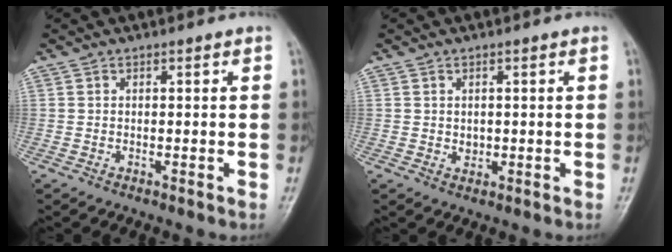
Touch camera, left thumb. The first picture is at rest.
{"total": 1.6, "force": [0.2, 1.4, 0.9], "torque": [-0.008, -0.002, 0.007]}